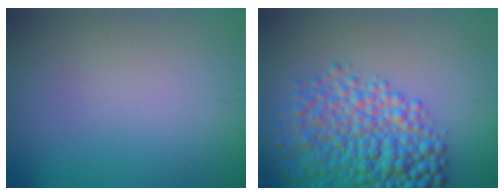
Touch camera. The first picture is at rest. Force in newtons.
{"total": 9.2, "press": 9.2, "slide": 0.3}